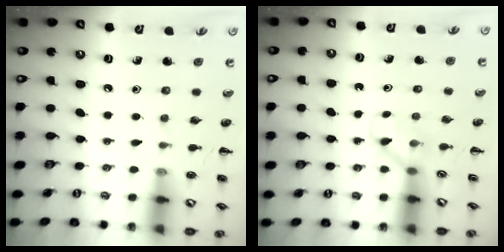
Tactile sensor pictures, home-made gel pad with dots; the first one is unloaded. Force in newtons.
{"total": 3.0, "press": 2.8, "slide": 1.1}